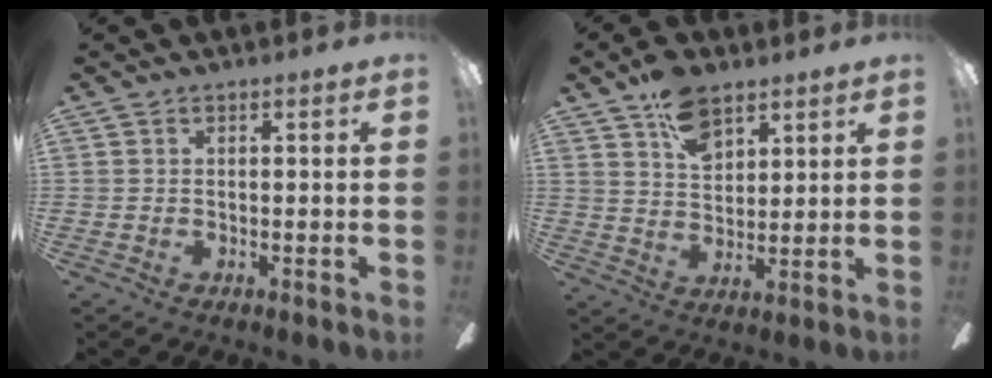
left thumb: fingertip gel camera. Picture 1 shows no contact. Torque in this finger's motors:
{"motor_torque": [1.18, 0.69, 0.77, -0.52, 0.06]}